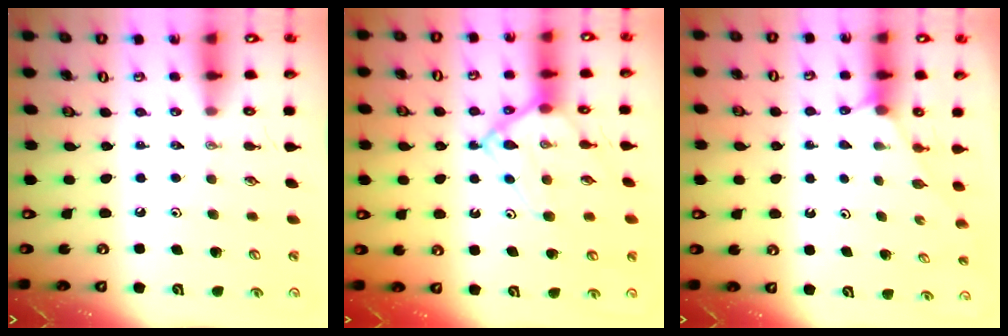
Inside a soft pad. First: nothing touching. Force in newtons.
{"total": 13.3, "press": 13.2, "slide": 1.7}
{"total": 1.5, "press": 1.4, "slide": 0.2}